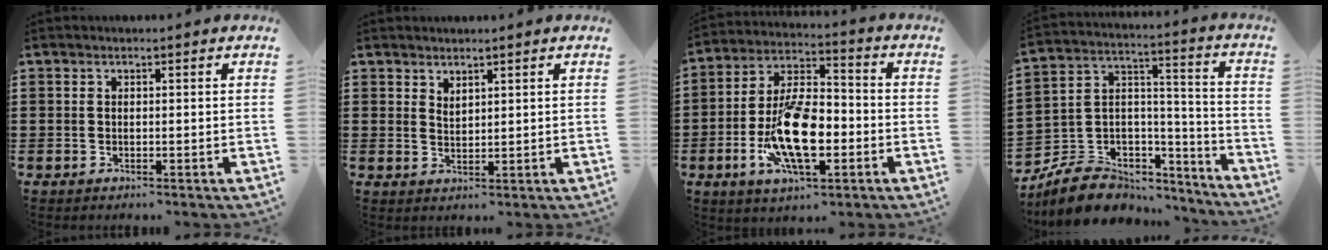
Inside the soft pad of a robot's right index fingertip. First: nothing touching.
{"total": 1.7, "force": [1.7, 0.4, 0.0], "torque": [-0.003, 0.003, 0.032]}
{"total": 13.4, "force": [-3.9, 5.8, 11.4], "torque": [-0.233, 0.000, -0.068]}
{"total": 8.6, "force": [-6.4, 5.4, 1.9], "torque": [-0.057, 0.010, -0.117]}